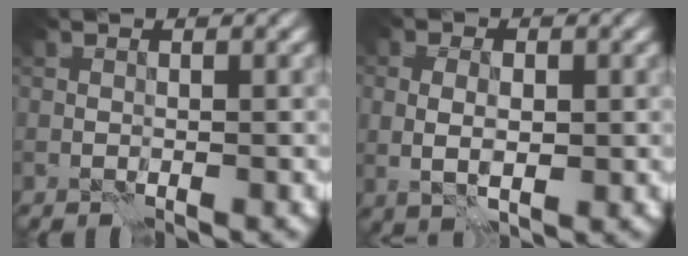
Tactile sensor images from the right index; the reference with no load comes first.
{"total": 3.1, "force": [0.0, 1.9, 2.4], "torque": [-0.040, -0.002, 0.008]}